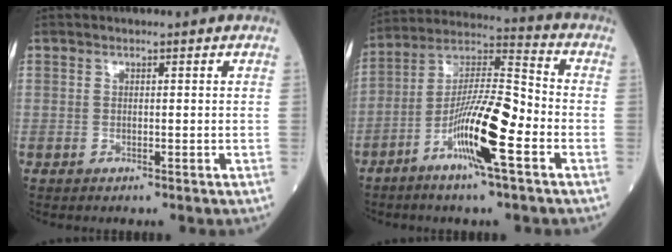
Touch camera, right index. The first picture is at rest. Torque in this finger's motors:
{"motor_torque": [1.96, -0.18, 0.37, 0.21]}